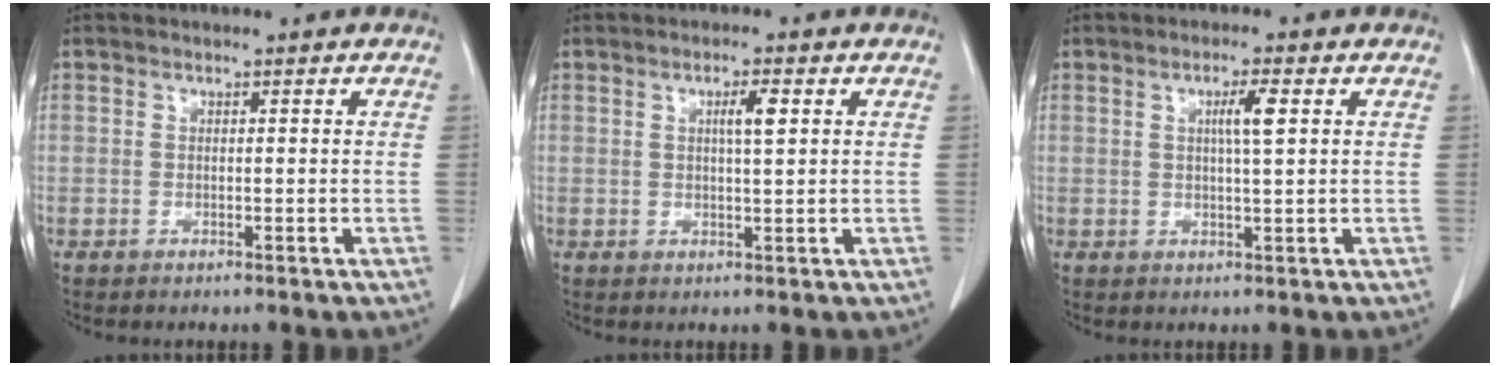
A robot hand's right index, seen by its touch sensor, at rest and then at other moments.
{"total": 2.8, "force": [0.9, 0.2, 2.6], "torque": [-0.044, 0.002, 0.014]}
{"total": 3.3, "force": [1.0, -0.1, 3.2], "torque": [-0.053, 0.001, 0.015]}